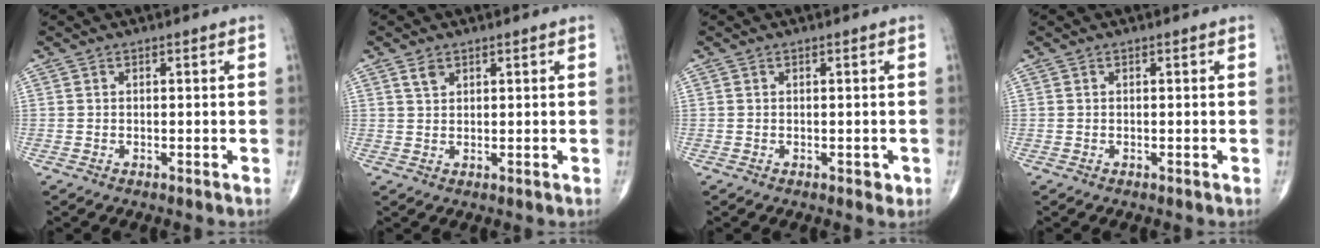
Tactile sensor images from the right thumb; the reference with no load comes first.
{"total": 2.1, "force": [1.3, 1.2, 1.1], "torque": [-0.017, -0.005, 0.028]}
{"total": 1.3, "force": [-0.3, 0.9, 0.8], "torque": [-0.004, 0.000, -0.003]}
{"total": 0.0}